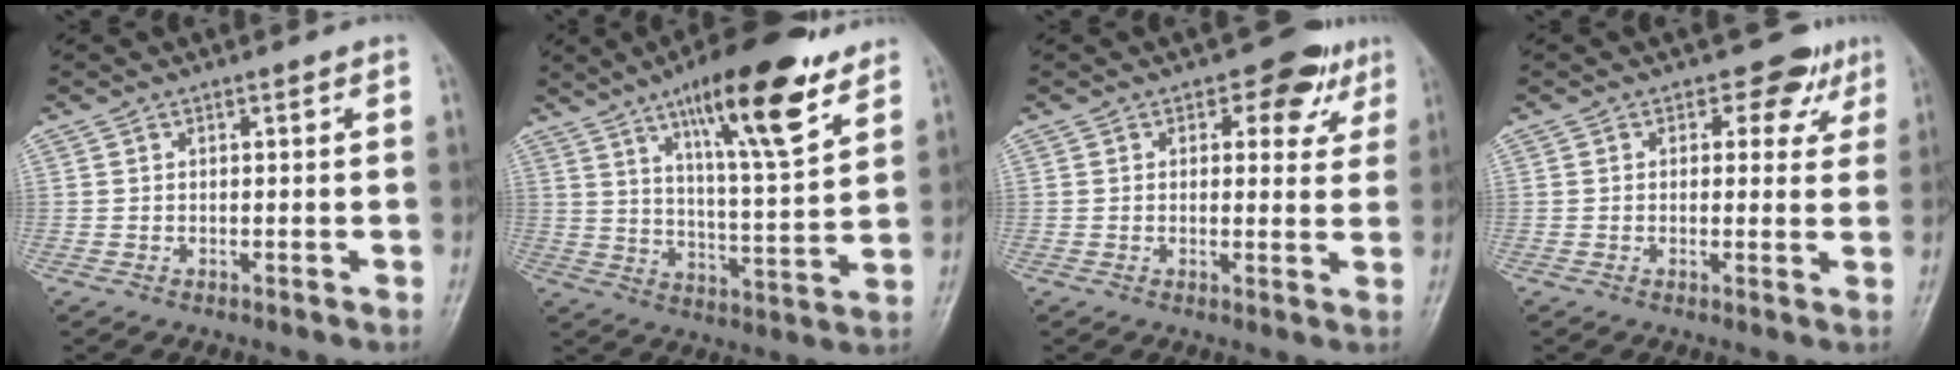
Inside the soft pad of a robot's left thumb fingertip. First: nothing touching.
{"total": 18.4, "force": [11.0, 4.2, 14.1], "torque": [-0.199, -0.054, 0.179]}
{"total": 6.7, "force": [3.3, 4.4, 3.9], "torque": [-0.003, -0.008, 0.034]}
{"total": 5.1, "force": [2.9, 3.7, 1.9], "torque": [0.013, -0.008, 0.026]}